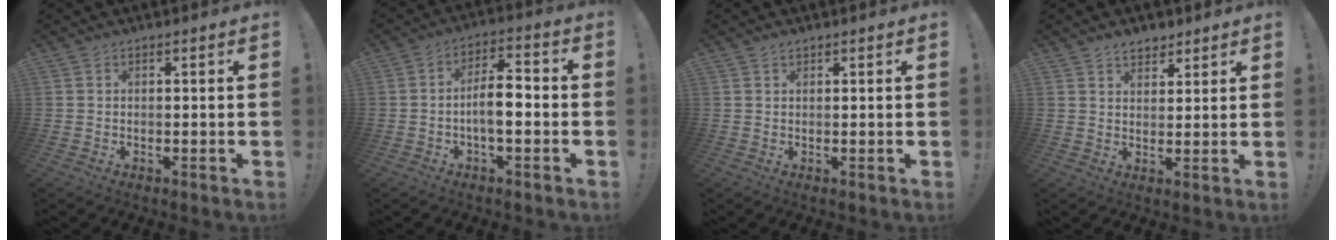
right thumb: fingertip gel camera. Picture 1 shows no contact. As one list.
[{"total": 8.6, "force": [-2.0, 3.5, 7.6], "torque": [-0.139, 0.014, -0.039]}, {"total": 0.8, "force": [0.7, 0.3, 0.2], "torque": [-0.001, -0.001, 0.013]}, {"total": 4.3, "force": [3.4, 2.5, 1.0], "torque": [-0.004, -0.020, 0.061]}]